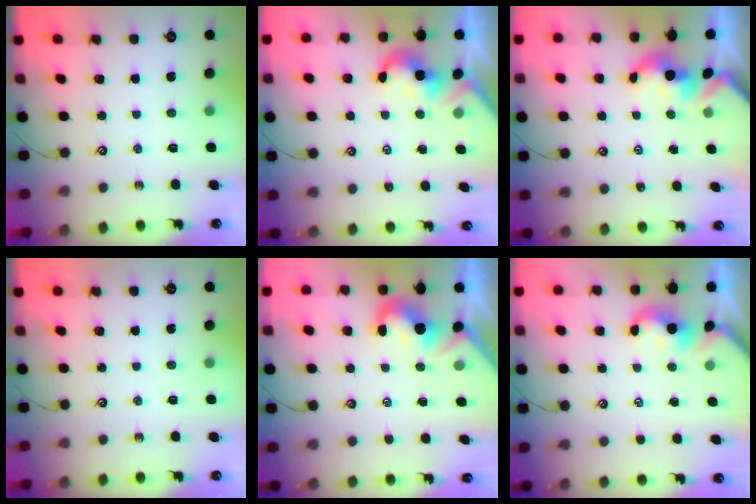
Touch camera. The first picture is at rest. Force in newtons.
{"total": 2.0, "press": 1.9, "slide": 0.5}
{"total": 2.0, "press": 2.0, "slide": 0.2}
{"total": 0.0}
{"total": 1.8, "press": 1.6, "slide": 0.8}
{"total": 3.2, "press": 3.2, "slide": 0.1}